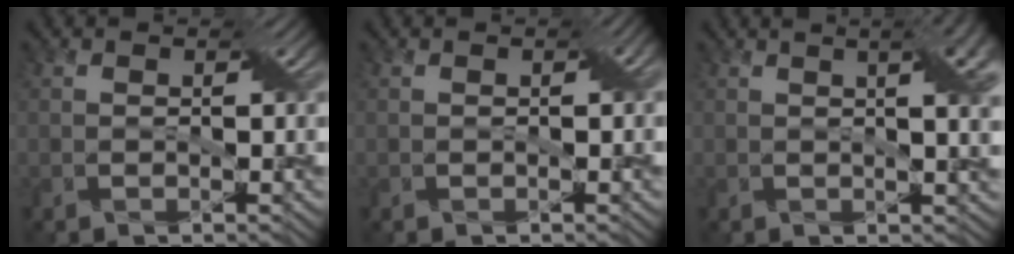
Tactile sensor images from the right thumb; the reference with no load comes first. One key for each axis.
{"total": 0.9, "fx": 0.0, "fy": 0.5, "fz": 0.7, "tx": -0.011, "ty": 0.004, "tz": 0.001}
{"total": 6.8, "fx": 2.3, "fy": 2.0, "fz": 6.1, "tx": -0.066, "ty": 0.021, "tz": 0.025}